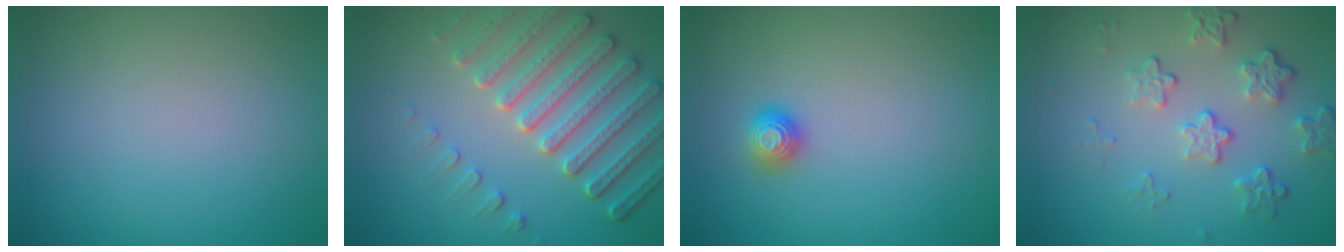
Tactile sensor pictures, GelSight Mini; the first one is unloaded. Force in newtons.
{"total": 6.3, "press": 5.2, "slide": 3.6}
{"total": 1.1, "press": 1.1, "slide": 0.1}
{"total": 4.2, "press": 3.1, "slide": 2.9}